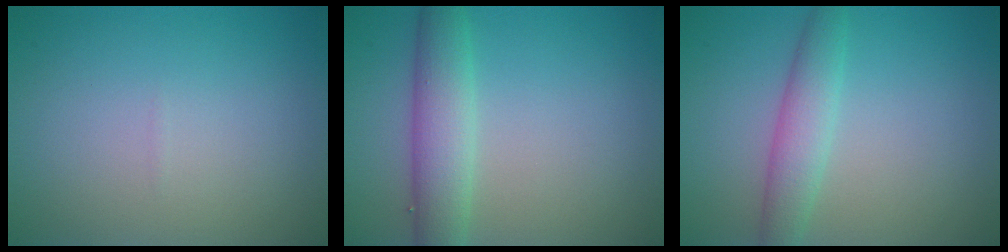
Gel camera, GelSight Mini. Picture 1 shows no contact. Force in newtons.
{"total": 4.3, "press": 4.3, "slide": 0.3}
{"total": 3.0, "press": 3.0, "slide": 0.1}